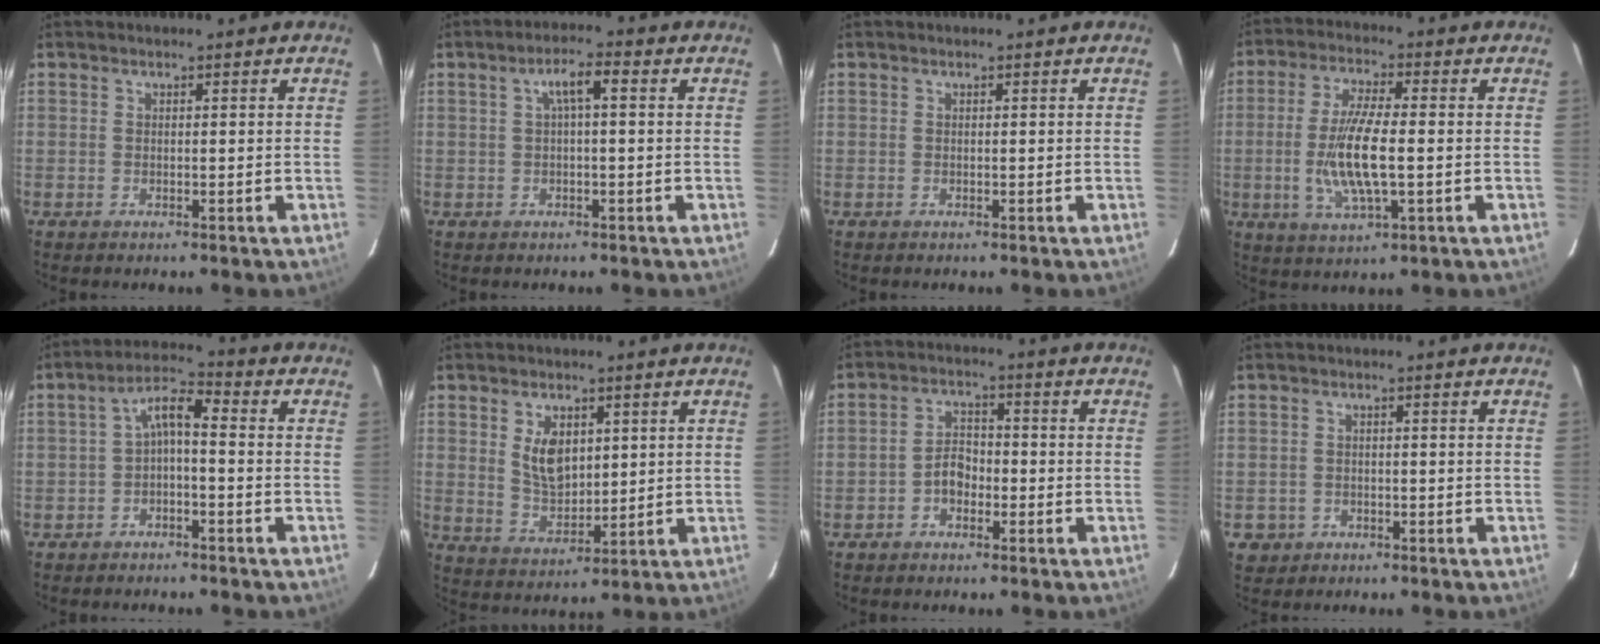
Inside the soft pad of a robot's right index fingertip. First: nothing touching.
{"total": 3.9, "force": [0.7, 0.7, 3.8], "torque": [-0.072, 0.013, 0.013]}
{"total": 0.0}
{"total": 10.9, "force": [-1.5, 2.7, 10.5], "torque": [-0.208, -0.008, -0.028]}
{"total": 4.8, "force": [-1.7, 1.6, 4.2], "torque": [-0.092, 0.019, -0.030]}
{"total": 7.6, "force": [2.4, 4.6, 5.6], "torque": [-0.102, 0.001, 0.055]}
{"total": 4.1, "force": [-1.9, 2.9, 2.2], "torque": [-0.041, 0.014, -0.033]}
{"total": 3.6, "force": [-1.3, 3.3, 0.6], "torque": [-0.028, 0.008, -0.016]}